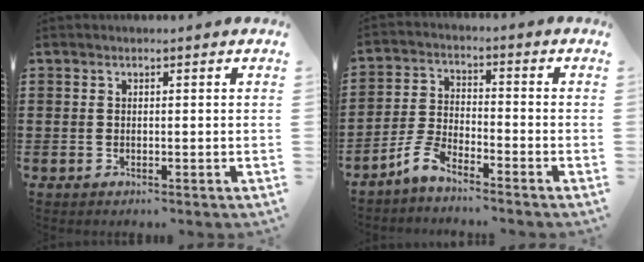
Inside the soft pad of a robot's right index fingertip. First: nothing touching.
{"total": 4.8, "force": [-4.2, 0.8, 2.1], "torque": [-0.064, -0.002, -0.090]}